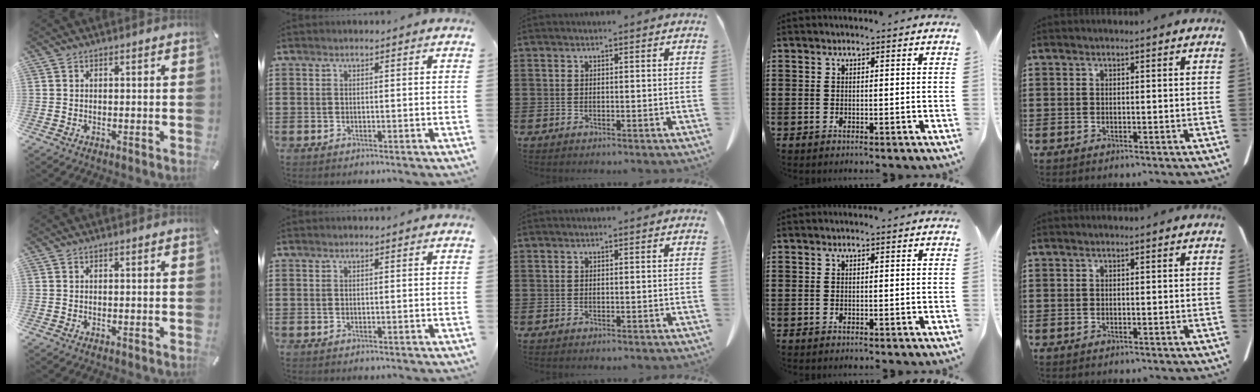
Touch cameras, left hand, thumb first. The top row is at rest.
{}